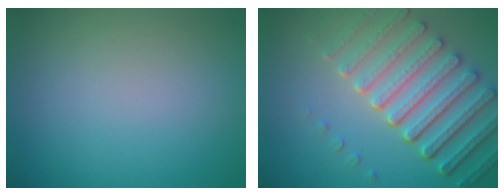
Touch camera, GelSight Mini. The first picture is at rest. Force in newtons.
{"total": 7.4, "press": 5.5, "slide": 4.9}